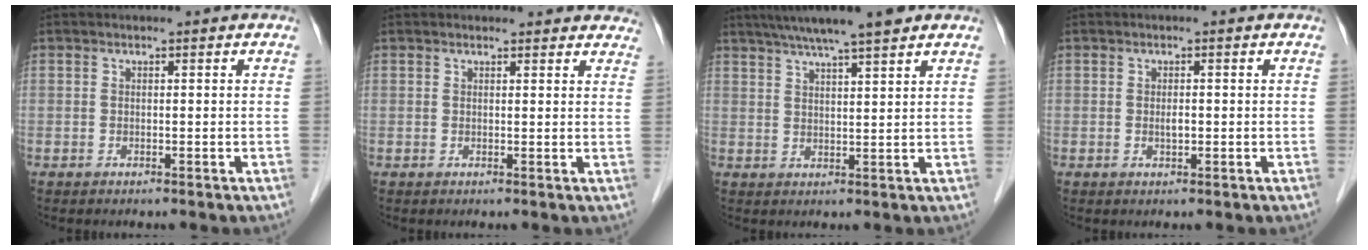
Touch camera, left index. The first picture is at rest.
{"total": 7.9, "force": [7.4, 2.2, 1.5], "torque": [0.009, 0.004, 0.059]}
{"total": 9.8, "force": [7.7, 0.3, 6.0], "torque": [-0.096, 0.025, 0.112]}
{"total": 1.2, "force": [-0.2, 0.4, 1.1], "torque": [-0.021, -0.002, -0.002]}